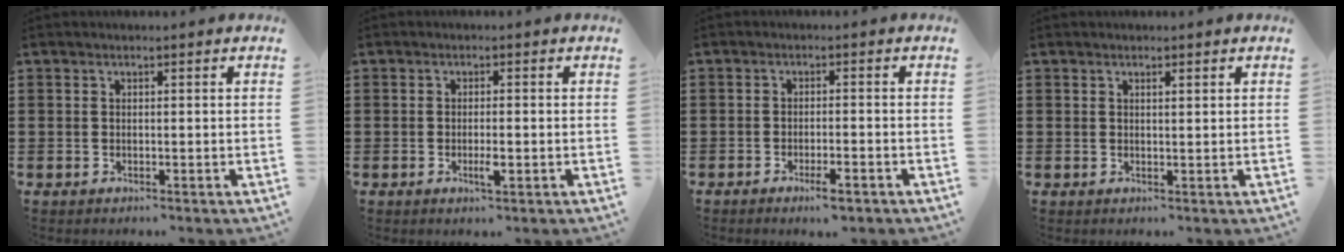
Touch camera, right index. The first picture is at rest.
{"total": 2.4, "force": [-0.9, 0.6, 2.2], "torque": [-0.043, -0.001, -0.018]}
{"total": 2.7, "force": [-1.9, 0.3, 1.8], "torque": [-0.031, 0.003, -0.034]}
{"total": 0.7, "force": [0.4, 0.1, 0.5], "torque": [-0.011, 0.000, 0.008]}